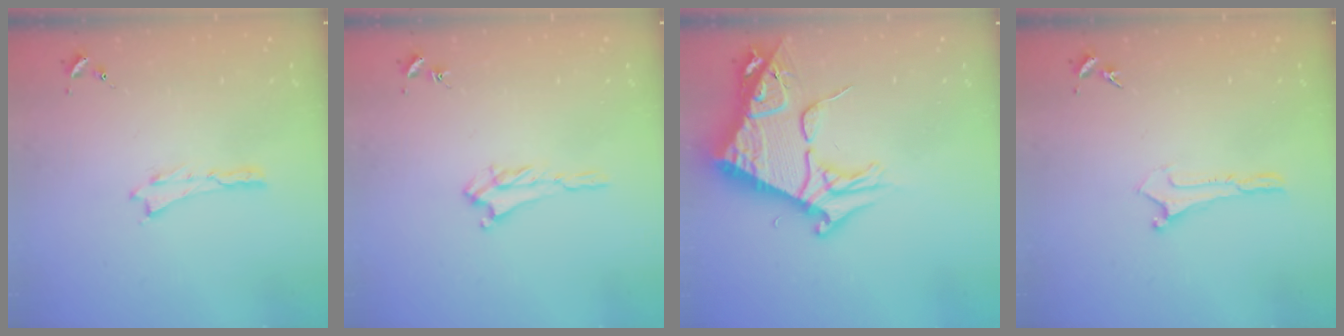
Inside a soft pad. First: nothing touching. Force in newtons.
{"total": 2.0, "press": 2.0, "slide": 0.5}
{"total": 10.0, "press": 9.9, "slide": 1.3}
{"total": 0.0}